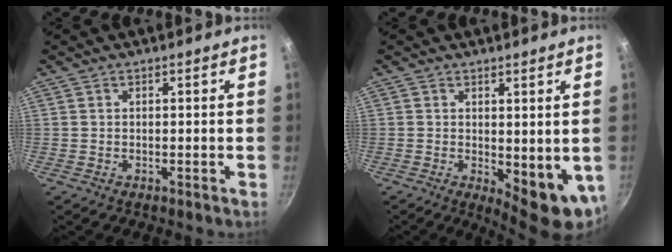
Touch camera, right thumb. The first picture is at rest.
{"total": 8.7, "force": [0.0, 3.8, 7.9], "torque": [-0.082, -0.013, 0.010]}